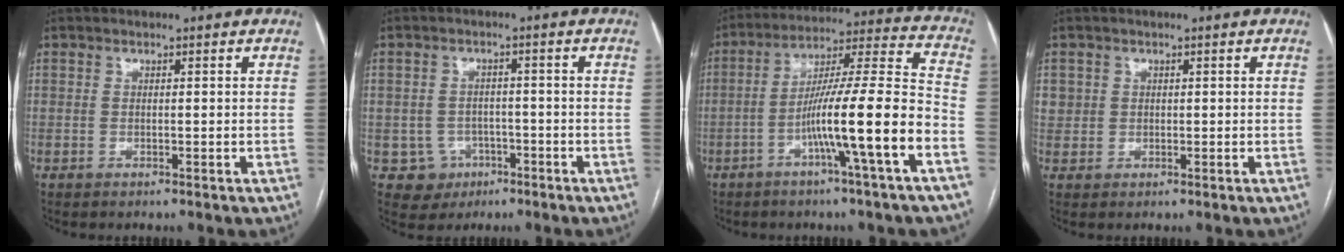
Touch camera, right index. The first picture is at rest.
{"total": 4.8, "force": [-1.7, 4.4, 0.3], "torque": [0.002, 0.013, -0.015]}
{"total": 15.2, "force": [-5.8, -1.0, 14.0], "torque": [-0.234, 0.010, -0.099]}
{"total": 2.3, "force": [0.8, 2.2, 0.0], "torque": [0.015, 0.006, 0.014]}